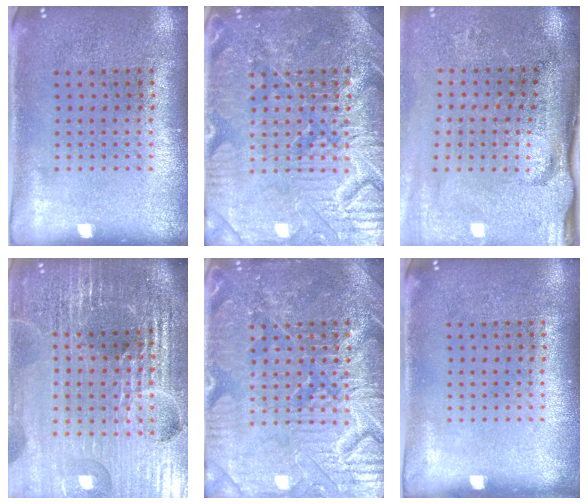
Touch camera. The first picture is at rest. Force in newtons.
{"total": 4.6, "press": 4.6, "slide": 0.5}
{"total": 4.4, "press": 3.6, "slide": 2.6}
{"total": 6.7, "press": 5.9, "slide": 3.3}
{"total": 4.6, "press": 4.6, "slide": 0.5}
{"total": 0.0}